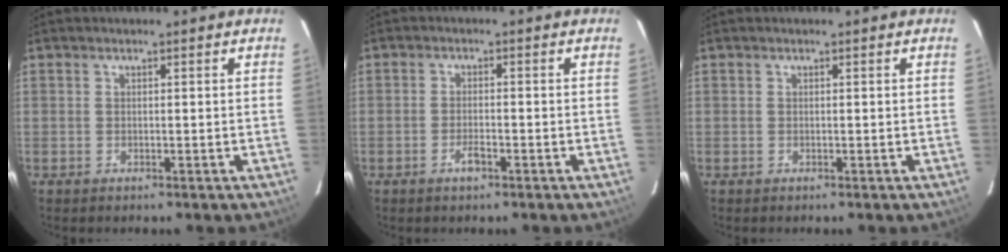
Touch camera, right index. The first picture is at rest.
{"total": 2.6, "force": [-1.5, 0.9, 1.9], "torque": [-0.041, 0.001, -0.030]}
{"total": 0.0}